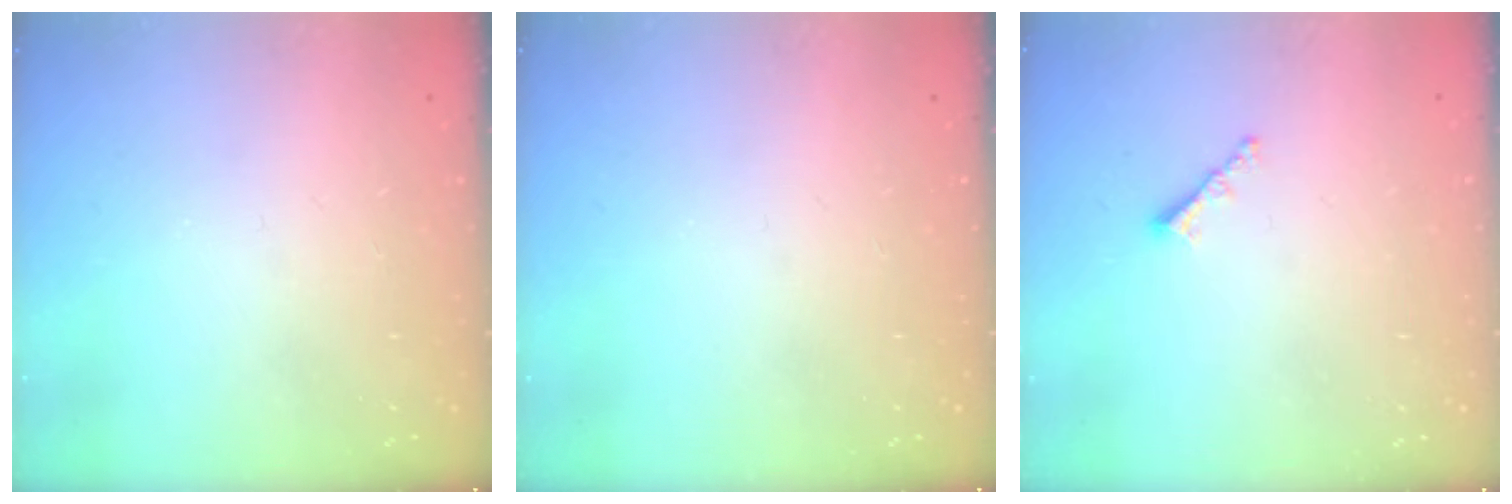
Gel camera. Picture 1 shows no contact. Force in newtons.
{"total": 0.0}
{"total": 1.8, "press": 1.7, "slide": 0.5}